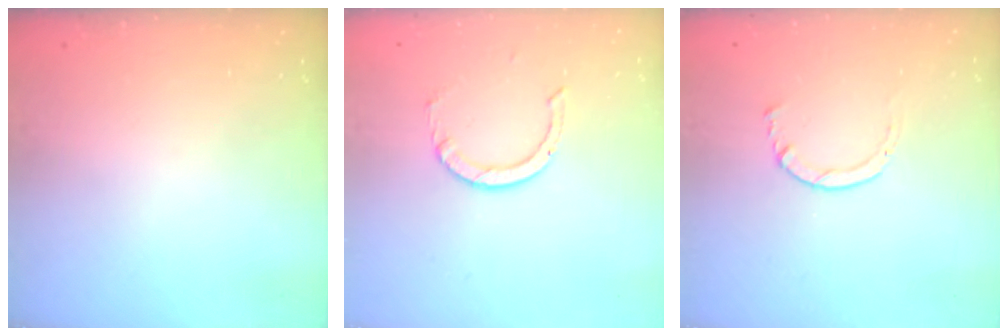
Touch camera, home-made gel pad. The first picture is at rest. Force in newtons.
{"total": 1.7, "press": 1.7, "slide": 0.1}
{"total": 2.0, "press": 1.9, "slide": 0.3}